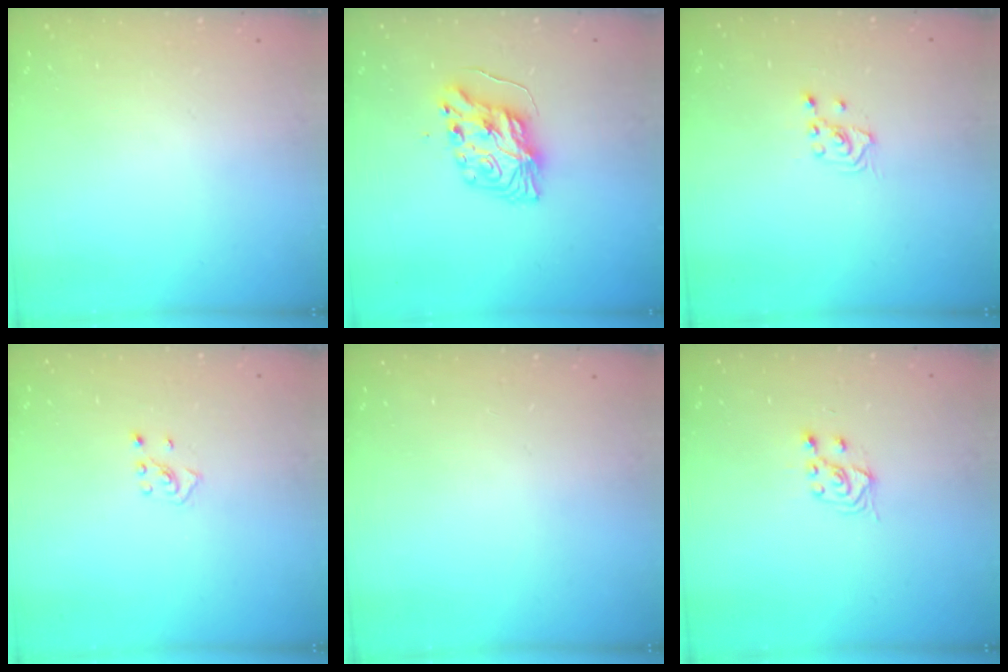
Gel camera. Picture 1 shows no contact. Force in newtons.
{"total": 8.5, "press": 8.5, "slide": 0.6}
{"total": 2.5, "press": 2.4, "slide": 0.9}
{"total": 2.5, "press": 2.4, "slide": 0.7}
{"total": 0.0}
{"total": 4.2, "press": 4.1, "slide": 1.1}